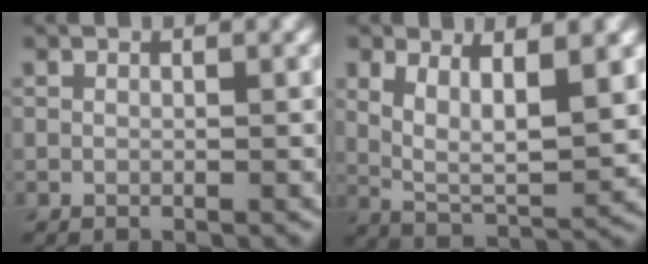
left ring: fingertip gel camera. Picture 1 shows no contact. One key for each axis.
{"total": 6.0, "fx": 2.4, "fy": 2.6, "fz": 4.9, "tx": -0.097, "ty": -0.013, "tz": 0.047}